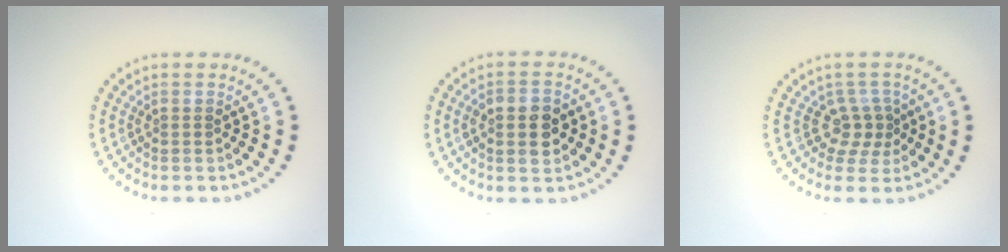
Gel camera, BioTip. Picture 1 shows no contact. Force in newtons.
{"total": 3.9, "press": 3.9, "slide": 0.3}
{"total": 2.6, "press": 1.8, "slide": 1.8}